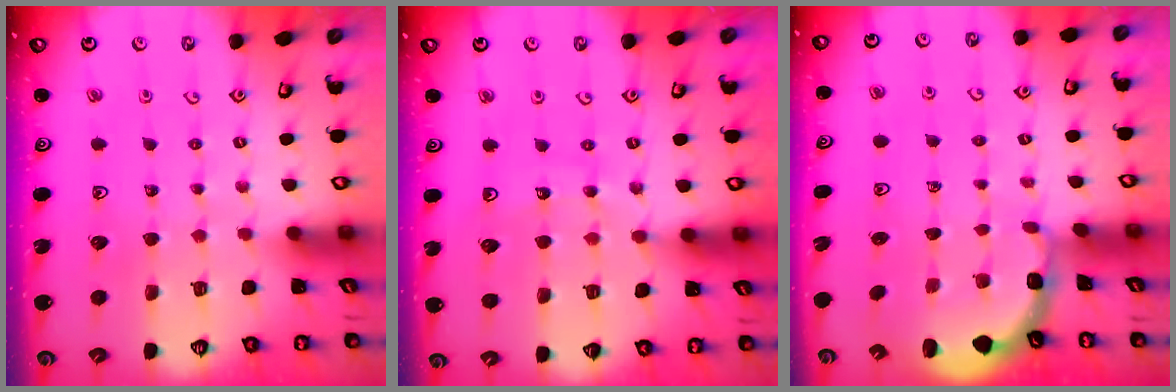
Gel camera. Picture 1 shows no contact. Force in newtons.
{"total": 11.7, "press": 11.2, "slide": 3.5}
{"total": 1.9, "press": 1.5, "slide": 1.1}